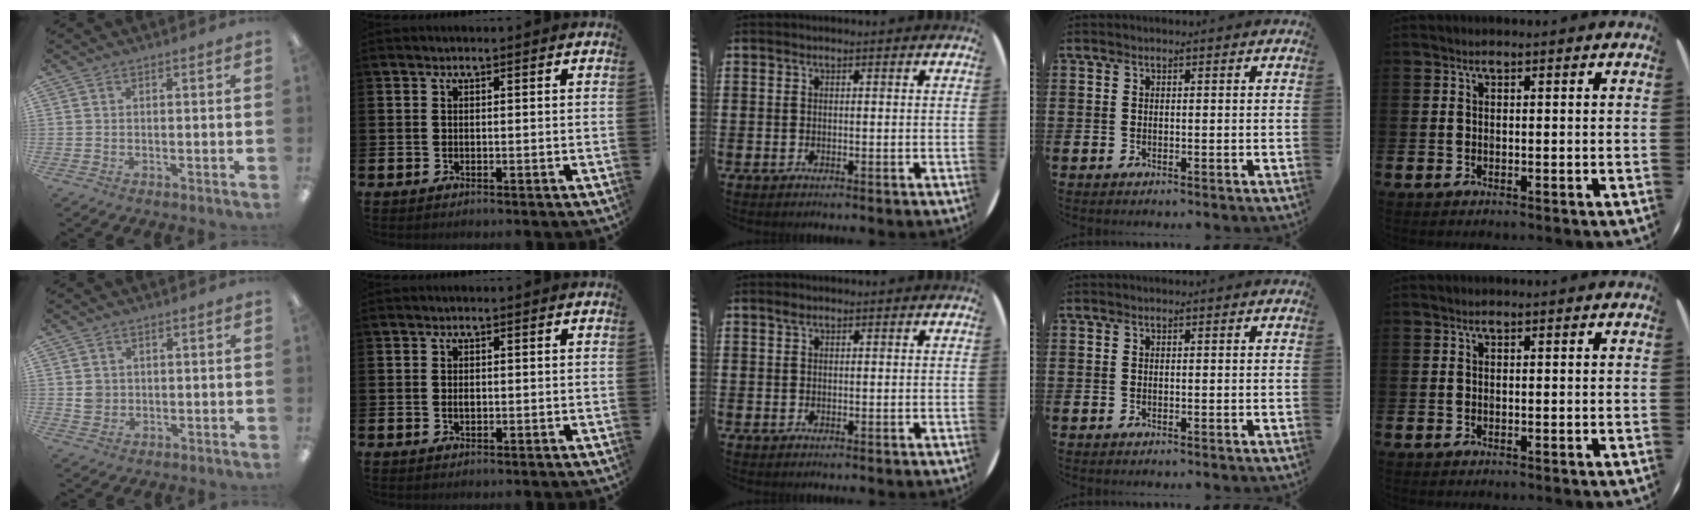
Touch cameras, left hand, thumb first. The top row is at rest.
{"thumb": {"total": 3.0, "force": [0.7, 2.8, 1.0], "torque": [-0.014, 0.002, 0.011]}, "index": {"total": 0.9, "force": [0.0, 0.5, 0.7], "torque": [-0.008, 0.000, -0.002]}, "middle": {"total": 0.6, "force": [0.4, 0.4, 0.3], "torque": [0.001, -0.001, 0.007]}}